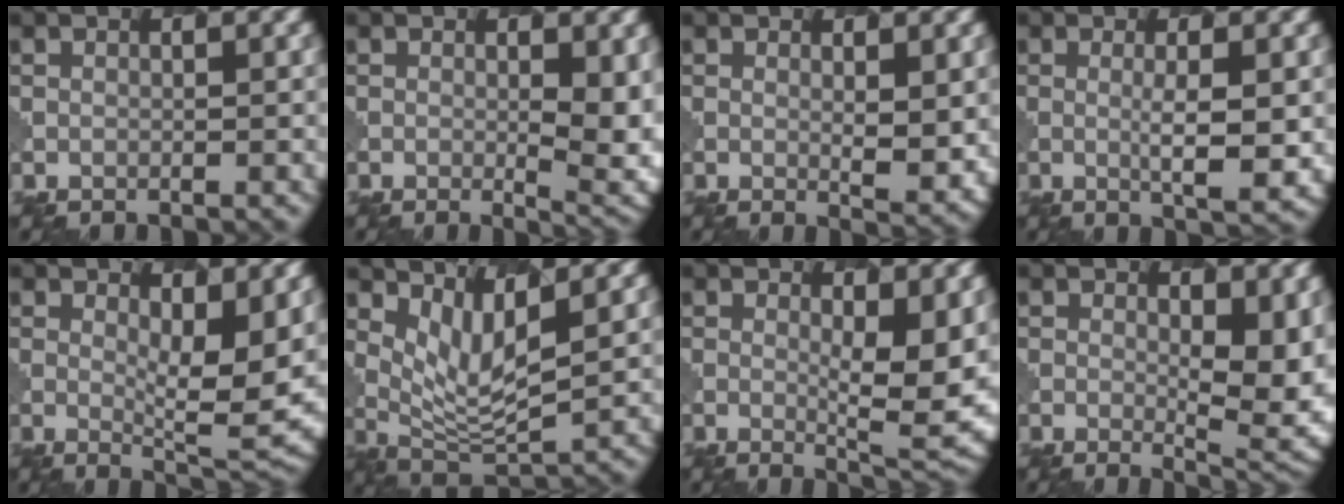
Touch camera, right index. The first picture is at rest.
{"total": 5.8, "force": [0.3, 2.0, 5.4], "torque": [-0.076, -0.014, 0.011]}
{"total": 3.0, "force": [0.9, 0.8, 2.8], "torque": [-0.043, -0.011, 0.020]}
{"total": 3.6, "force": [0.4, 0.7, 3.5], "torque": [-0.056, -0.005, 0.010]}
{"total": 6.7, "force": [1.5, 2.2, 6.2], "torque": [-0.096, -0.017, 0.030]}
{"total": 3.9, "force": [2.4, 1.0, 2.9], "torque": [-0.066, -0.017, 0.058]}
{"total": 6.7, "force": [0.7, 1.8, 6.4], "torque": [-0.097, -0.016, 0.019]}
{"total": 7.9, "force": [0.3, 3.2, 7.2], "torque": [-0.094, -0.013, 0.011]}